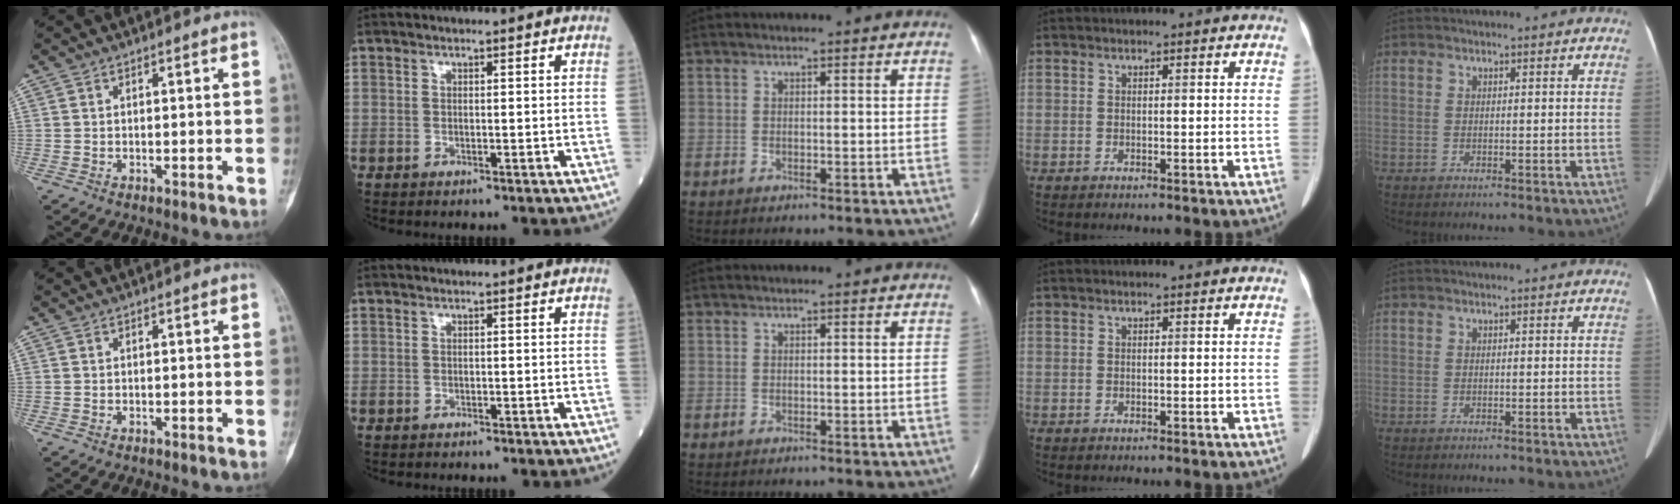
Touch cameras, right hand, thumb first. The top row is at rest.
{}